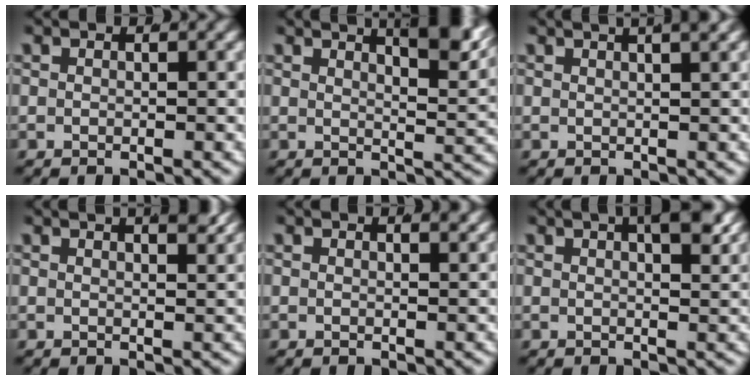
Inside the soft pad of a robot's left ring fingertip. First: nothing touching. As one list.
[{"total": 6.0, "force": [3.9, 0.8, 4.5], "torque": [-0.054, -0.006, 0.062]}, {"total": 4.8, "force": [3.0, 1.1, 3.6], "torque": [-0.032, 0.021, 0.041]}, {"total": 3.3, "force": [2.3, 0.3, 2.3], "torque": [-0.021, 0.001, 0.037]}, {"total": 0.9, "force": [0.7, 0.0, 0.5], "torque": [-0.001, 0.000, 0.010]}, {"total": 4.8, "force": [2.3, 1.3, 4.0], "torque": [-0.044, 0.011, 0.031]}]